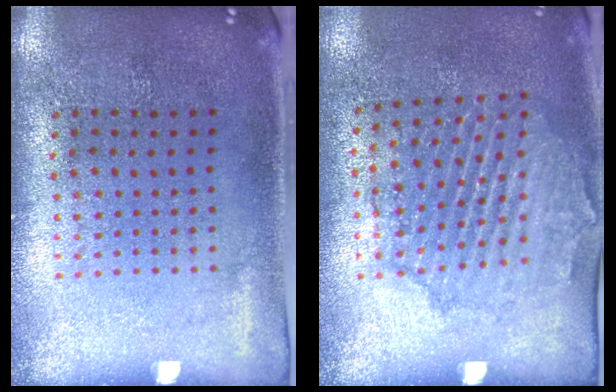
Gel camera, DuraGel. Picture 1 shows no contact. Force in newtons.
{"total": 1.6, "press": 1.6, "slide": 0.4}